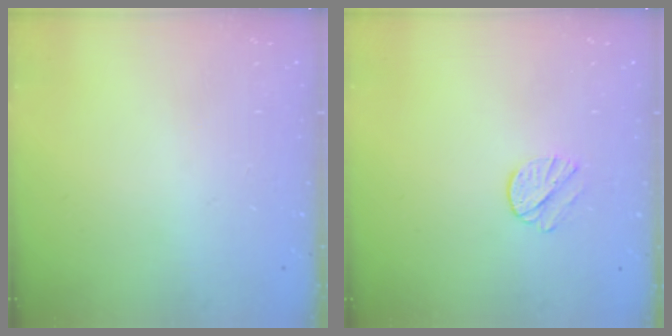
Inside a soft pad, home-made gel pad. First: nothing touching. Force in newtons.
{"total": 7.3, "press": 7.2, "slide": 0.6}